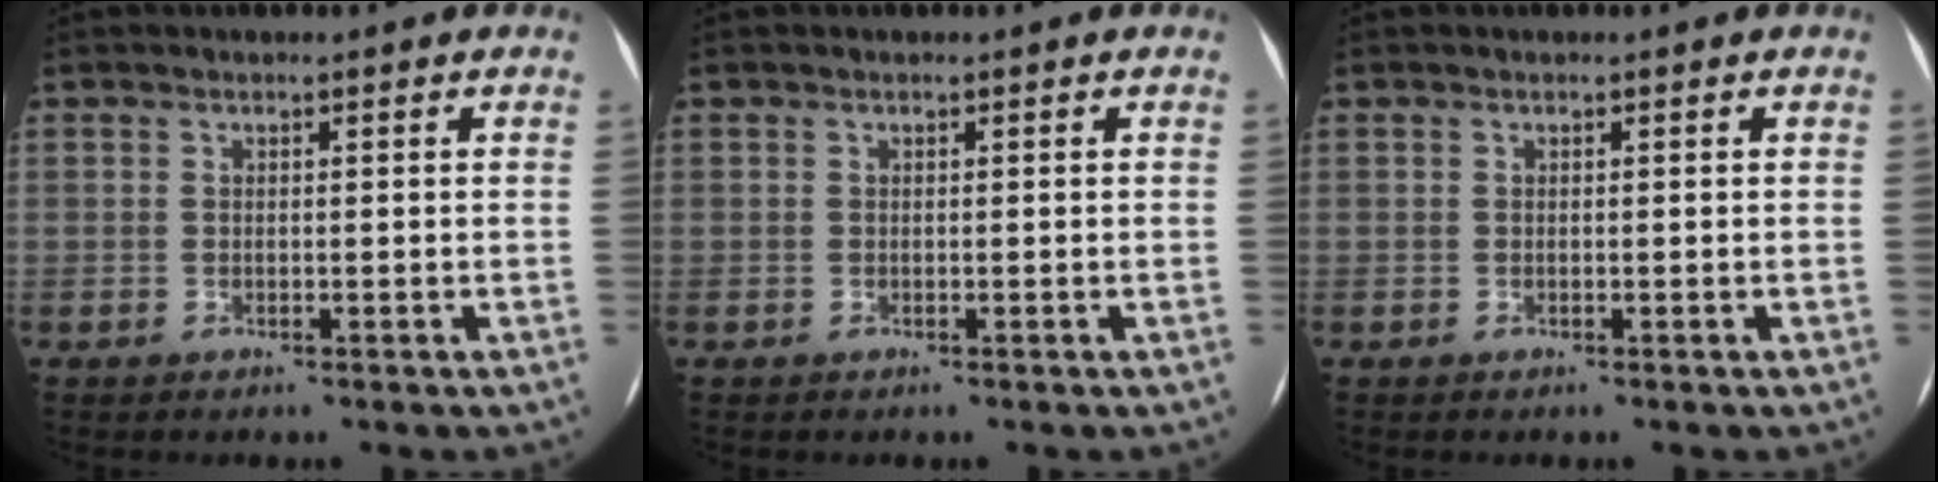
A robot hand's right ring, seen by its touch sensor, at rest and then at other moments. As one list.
[{"total": 0.0}, {"total": 0.0}]